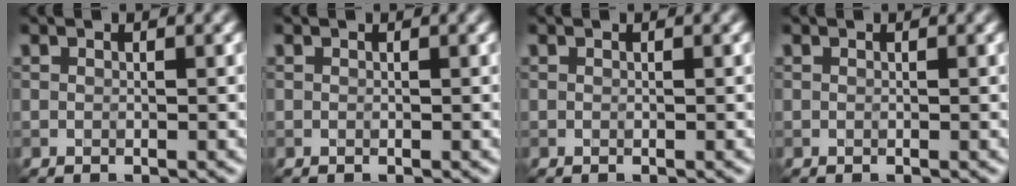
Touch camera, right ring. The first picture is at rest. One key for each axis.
{"total": 0.0}
{"total": 0.0}
{"total": 0.0}